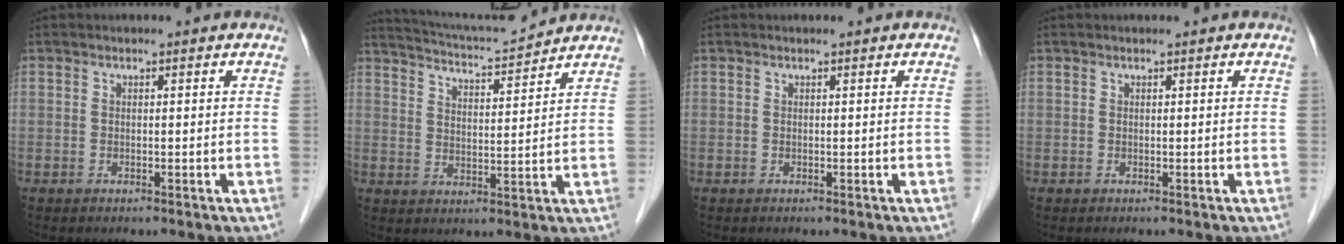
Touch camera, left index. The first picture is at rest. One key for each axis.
{"total": 10.3, "fx": 10.0, "fy": -0.5, "fz": 2.4, "tx": -0.053, "ty": 0.011, "tz": 0.163}
{"total": 0.0}
{"total": 0.0}